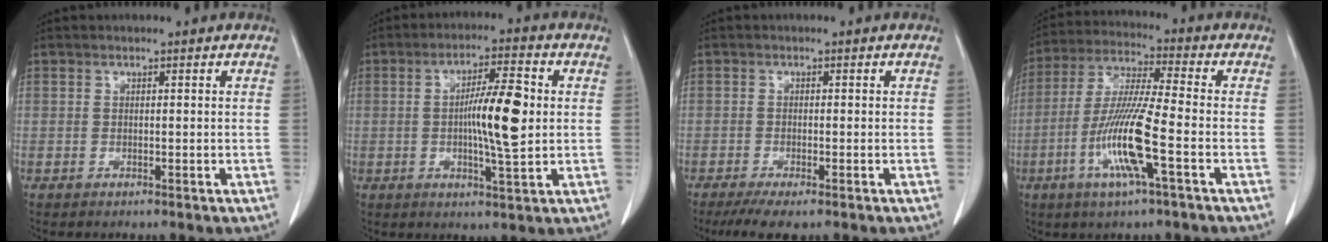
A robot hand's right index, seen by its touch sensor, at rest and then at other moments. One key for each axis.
{"total": 9.5, "fx": 0.3, "fy": 1.2, "fz": 9.4, "tx": -0.158, "ty": 0.005, "tz": 0.003}
{"total": 4.6, "fx": -3.3, "fy": 0.7, "fz": 3.1, "tx": -0.053, "ty": -0.012, "tz": -0.052}
{"total": 12.4, "fx": -4.1, "fy": 0.2, "fz": 11.7, "tx": -0.238, "ty": -0.009, "tz": -0.083}